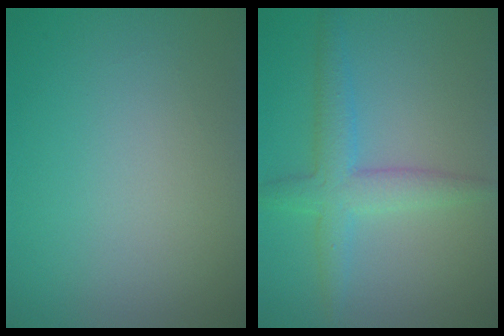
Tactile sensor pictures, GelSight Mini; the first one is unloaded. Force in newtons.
{"total": 3.7, "press": 3.7, "slide": 0.0}